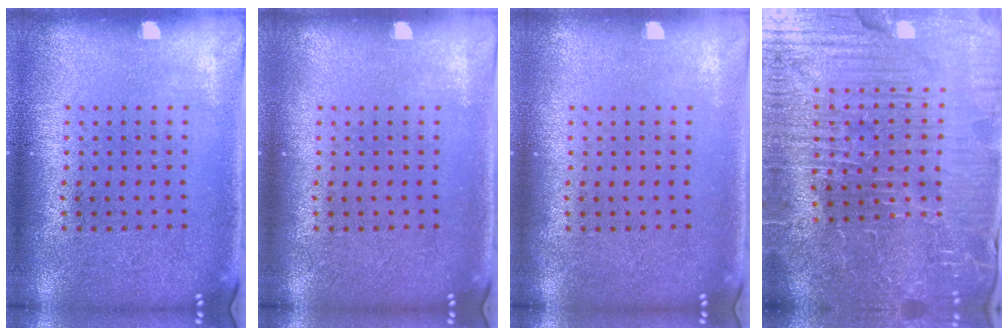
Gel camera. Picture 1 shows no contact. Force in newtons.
{"total": 0.0}
{"total": 0.0}
{"total": 5.7, "press": 5.4, "slide": 1.7}